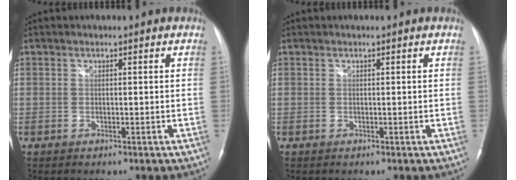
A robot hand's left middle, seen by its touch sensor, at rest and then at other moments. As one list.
[{"total": 0.0}]